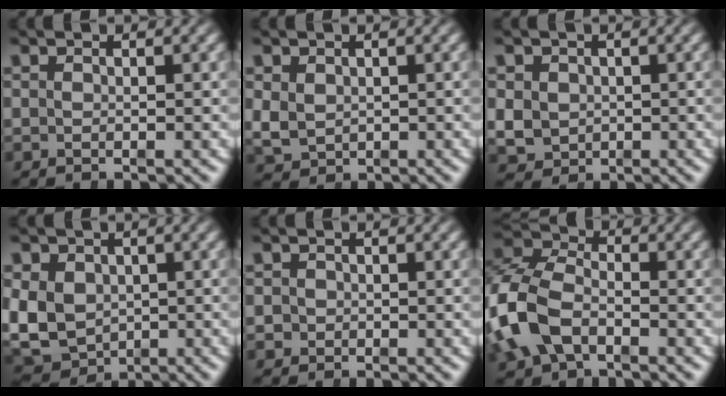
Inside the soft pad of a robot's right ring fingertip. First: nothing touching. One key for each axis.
{"total": 3.0, "fx": 0.1, "fy": 2.7, "fz": 1.2, "tx": -0.040, "ty": -0.020, "tz": 0.017}
{"total": 4.3, "fx": -0.6, "fy": 3.9, "fz": 1.6, "tx": -0.040, "ty": -0.021, "tz": 0.002}
{"total": 9.6, "fx": -1.7, "fy": 8.4, "fz": 4.3, "tx": -0.120, "ty": -0.051, "tz": -0.011}
{"total": 1.4, "fx": -0.5, "fy": 1.3, "fz": 0.0, "tx": -0.007, "ty": -0.006, "tz": -0.008}
{"total": 7.7, "fx": -1.1, "fy": 6.3, "fz": 4.3, "tx": -0.114, "ty": -0.011, "tz": -0.021}